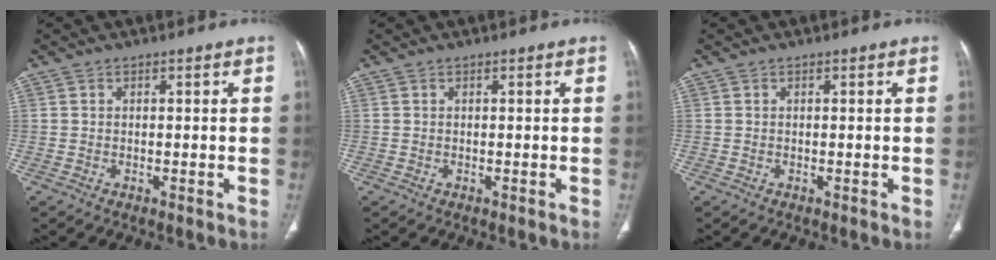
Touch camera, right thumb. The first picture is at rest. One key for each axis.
{"total": 0.0}
{"total": 0.0}